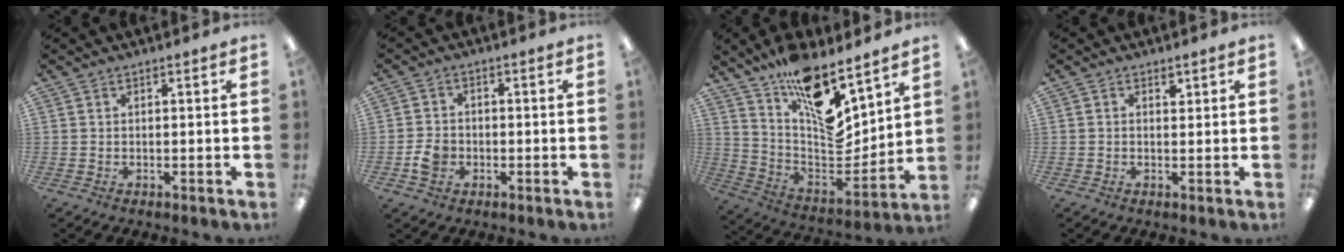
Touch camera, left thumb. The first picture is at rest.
{"total": 4.5, "force": [-1.5, 3.5, 2.4], "torque": [-0.045, 0.007, -0.026]}
{"total": 16.0, "force": [11.0, 5.5, 10.3], "torque": [-0.161, -0.109, 0.190]}
{"total": 1.3, "force": [0.5, 0.6, 1.0], "torque": [-0.005, -0.003, 0.005]}